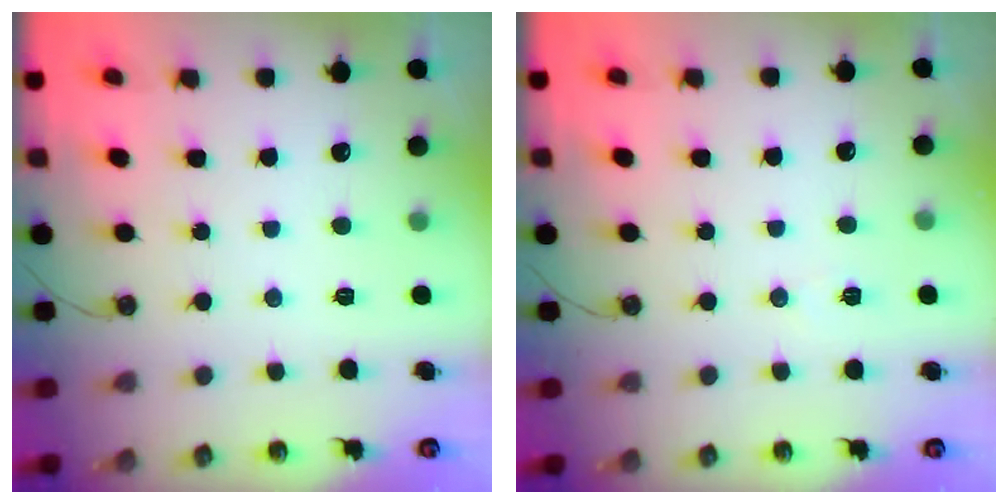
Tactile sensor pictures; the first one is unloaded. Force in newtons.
{"total": 5.4, "press": 3.0, "slide": 4.4}